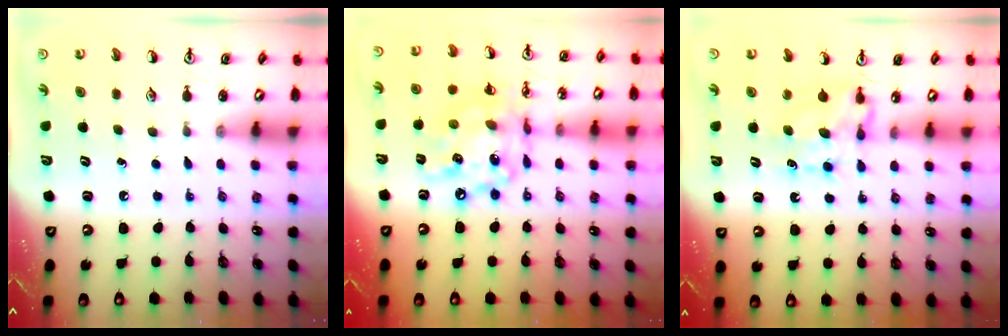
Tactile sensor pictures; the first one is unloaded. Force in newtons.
{"total": 14.1, "press": 14.1, "slide": 1.3}
{"total": 6.9, "press": 6.9, "slide": 0.5}